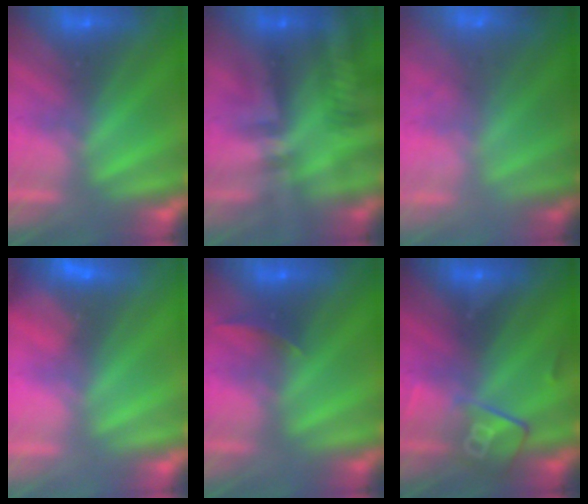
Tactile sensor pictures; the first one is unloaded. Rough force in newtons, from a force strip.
{"total": 2.4}
{"total": 7.3}
{"total": 2.8}
{"total": 2.2}
{"total": 2.8}